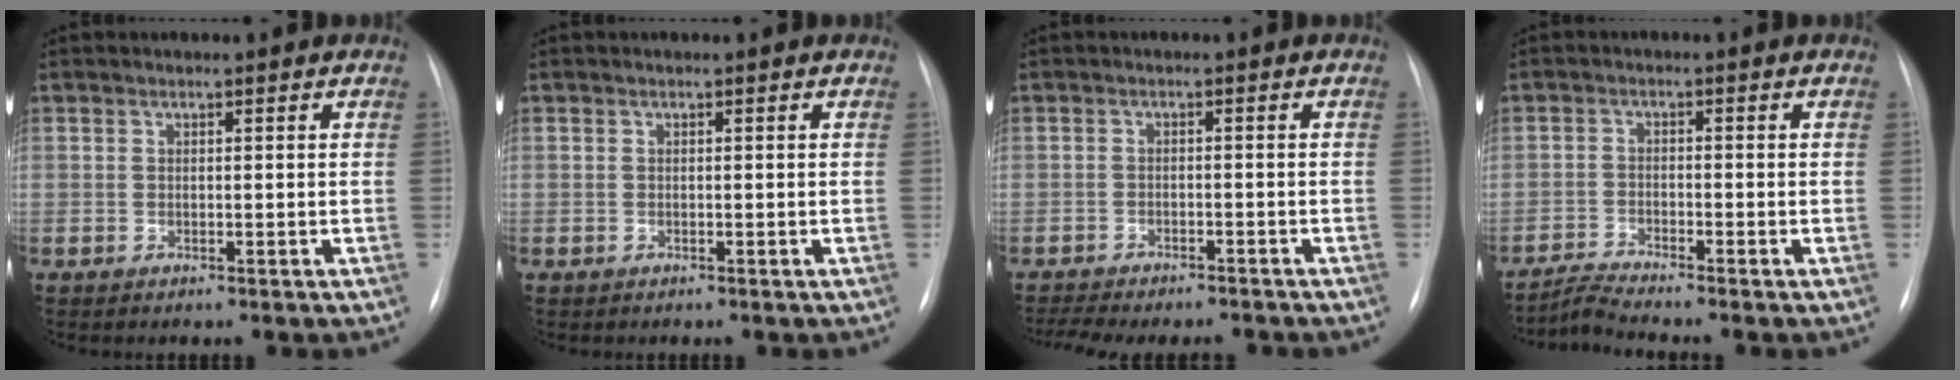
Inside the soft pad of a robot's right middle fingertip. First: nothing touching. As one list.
[{"total": 0.0}, {"total": 10.9, "force": [-9.9, 2.0, 4.0], "torque": [-0.063, 0.001, -0.133]}, {"total": 3.3, "force": [-3.0, -1.5, 0.0], "torque": [-0.013, -0.023, -0.059]}]